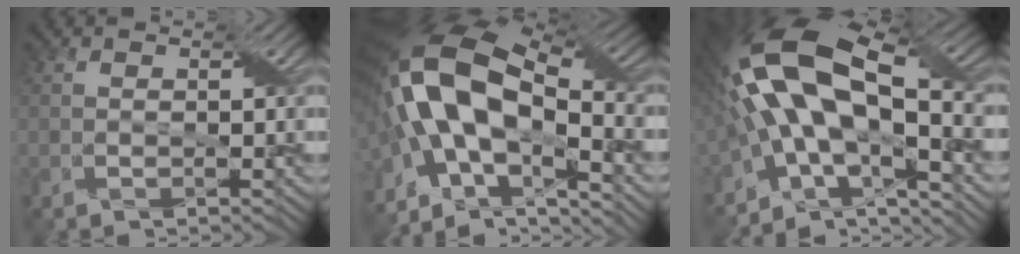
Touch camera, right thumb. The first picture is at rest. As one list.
[{"total": 18.7, "force": [-2.6, 9.5, 15.9], "torque": [-0.324, -0.004, -0.045]}, {"total": 17.8, "force": [-1.9, 8.4, 15.6], "torque": [-0.285, 0.009, -0.043]}]